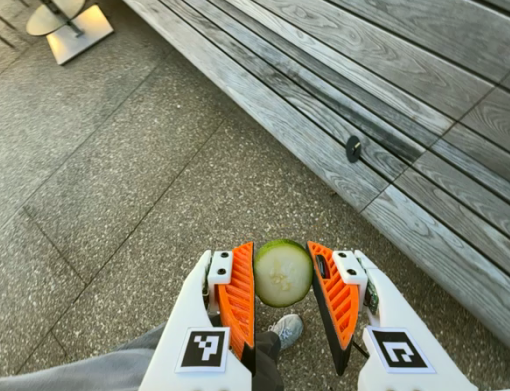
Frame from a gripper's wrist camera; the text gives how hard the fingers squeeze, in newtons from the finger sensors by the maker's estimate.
{"total": 11.1, "left": 11.5, "right": 10.7}